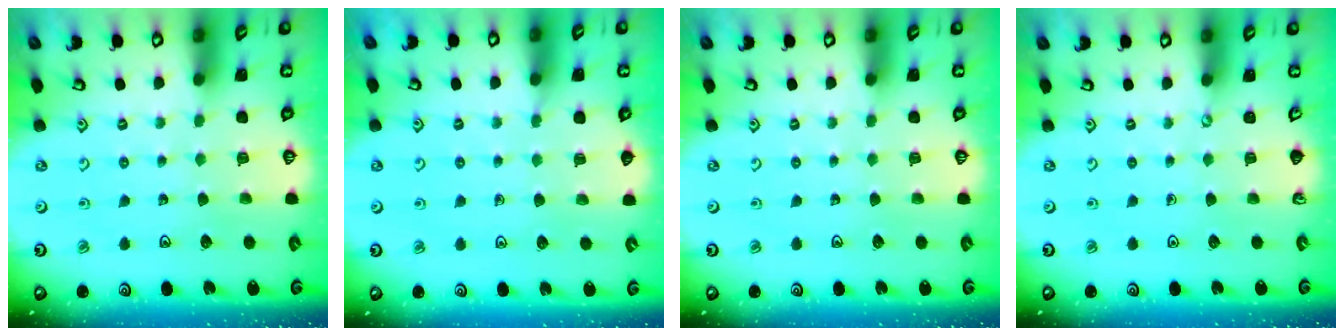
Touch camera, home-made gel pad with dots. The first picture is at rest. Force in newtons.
{"total": 3.1, "press": 3.0, "slide": 0.5}
{"total": 0.0}
{"total": 0.0}